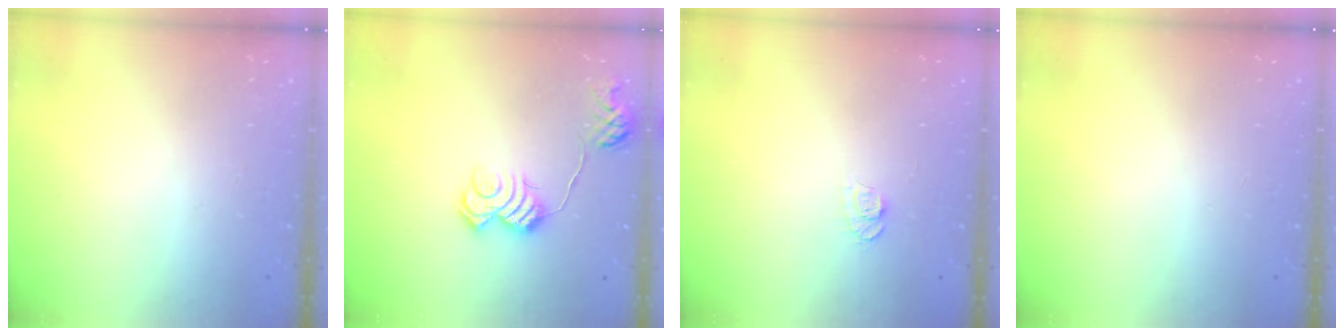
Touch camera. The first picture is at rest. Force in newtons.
{"total": 11.2, "press": 11.2, "slide": 0.1}
{"total": 5.9, "press": 5.9, "slide": 0.7}
{"total": 0.0}